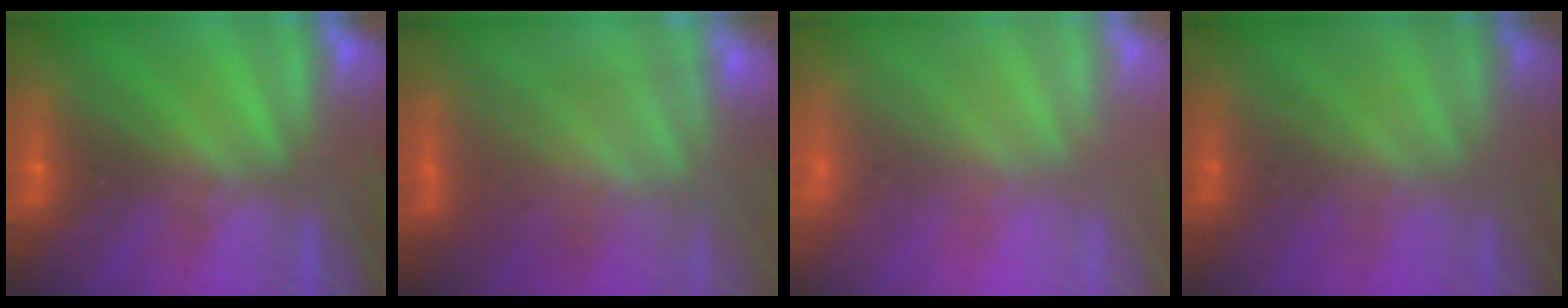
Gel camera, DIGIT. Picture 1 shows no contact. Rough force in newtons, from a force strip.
{"total": 4.1}
{"total": 8.2}
{"total": 1.6}